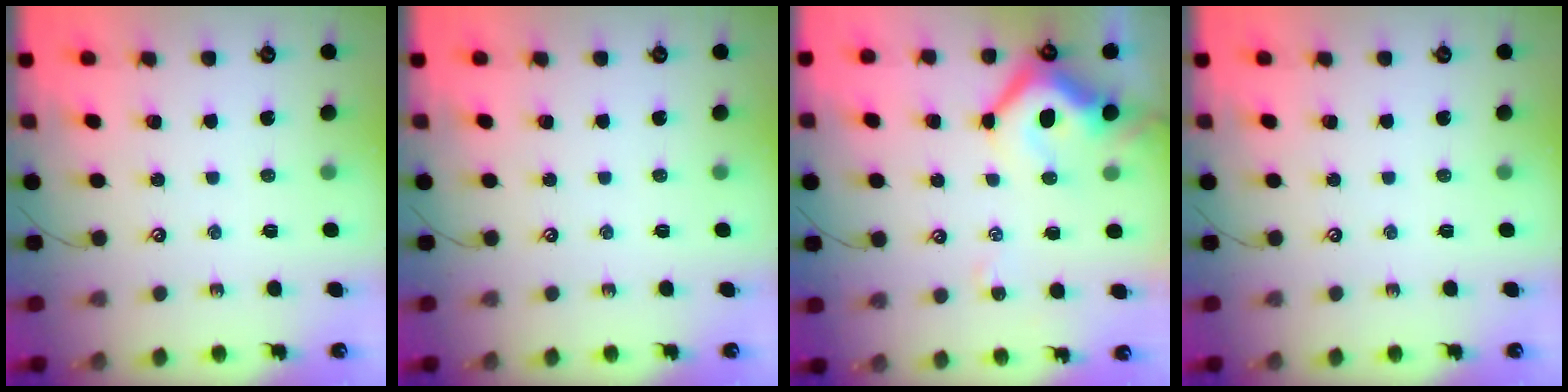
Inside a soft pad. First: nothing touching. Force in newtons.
{"total": 0.0}
{"total": 9.7, "press": 9.6, "slide": 1.2}
{"total": 0.0}